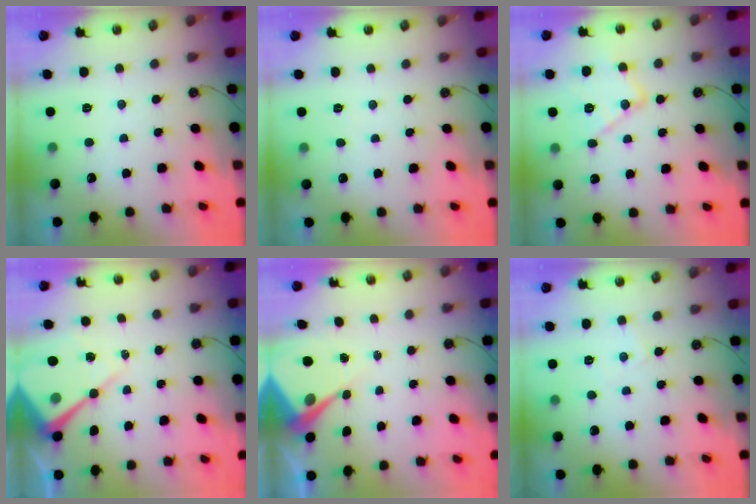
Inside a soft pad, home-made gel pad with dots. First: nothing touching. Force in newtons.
{"total": 2.6, "press": 2.6, "slide": 0.5}
{"total": 12.8, "press": 12.8, "slide": 0.9}
{"total": 12.7, "press": 12.7, "slide": 1.2}
{"total": 6.5, "press": 6.5, "slide": 0.3}
{"total": 3.0, "press": 3.0, "slide": 0.5}